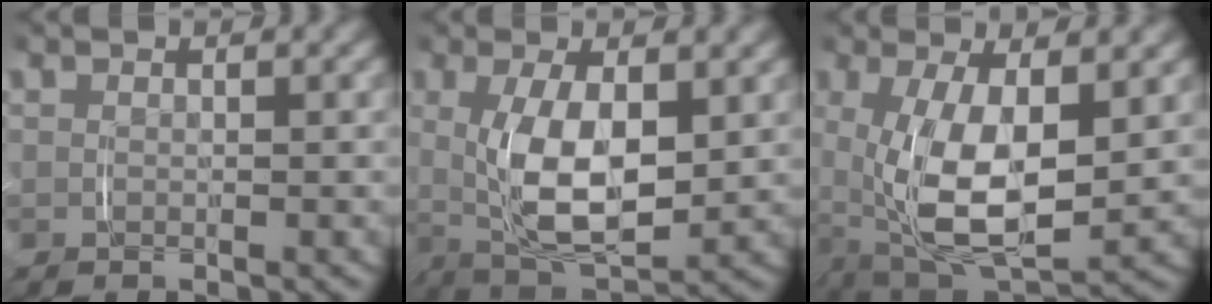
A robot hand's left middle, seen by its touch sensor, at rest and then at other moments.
{"total": 7.0, "force": [0.3, 3.0, 6.3], "torque": [-0.115, -0.008, 0.011]}
{"total": 7.8, "force": [-0.4, 3.6, 6.9], "torque": [-0.138, -0.024, 0.011]}